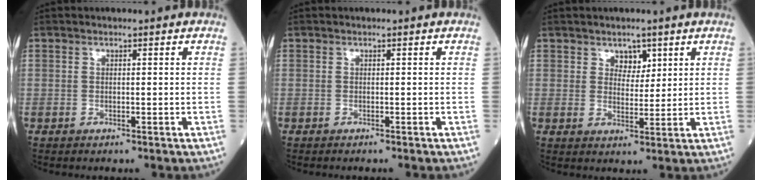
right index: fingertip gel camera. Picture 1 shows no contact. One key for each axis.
{"total": 1.4, "fx": -1.3, "fy": 0.0, "fz": 0.6, "tx": -0.006, "ty": 0.001, "tz": -0.016}
{"total": 2.9, "fx": 1.8, "fy": 1.8, "fz": 1.5, "tx": -0.016, "ty": -0.001, "tz": 0.031}